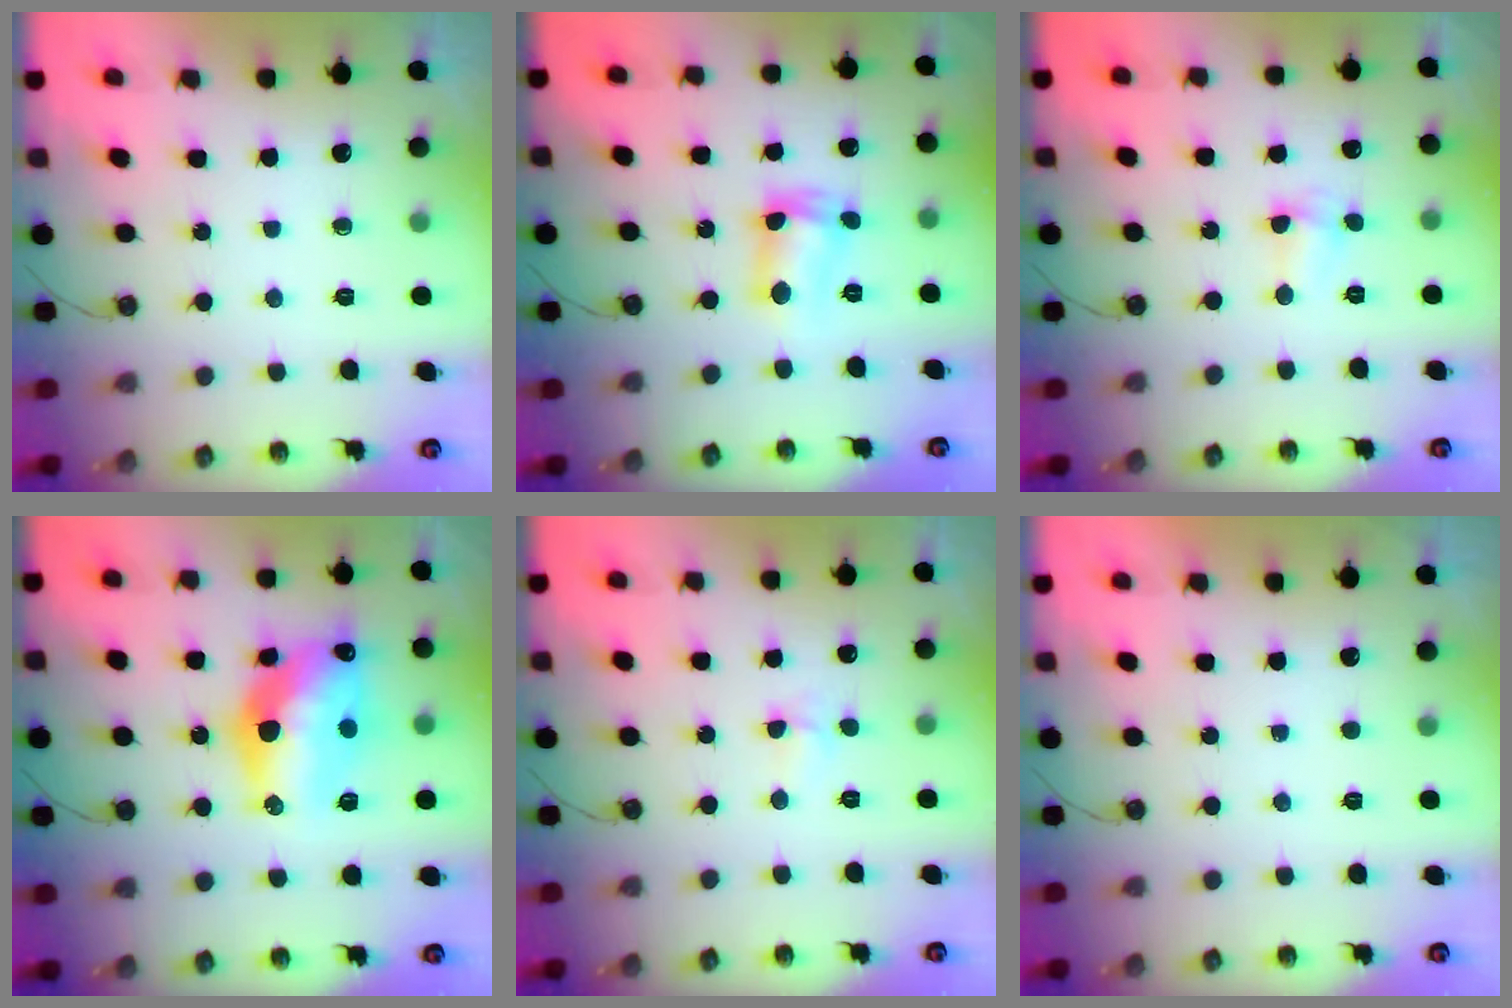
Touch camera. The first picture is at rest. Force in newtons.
{"total": 8.3, "press": 7.9, "slide": 2.4}
{"total": 2.9, "press": 2.8, "slide": 0.7}
{"total": 16.3, "press": 16.3, "slide": 1.4}
{"total": 4.2, "press": 2.6, "slide": 3.3}
{"total": 0.0}